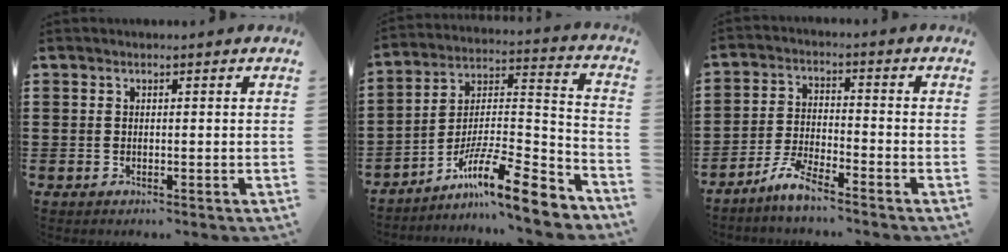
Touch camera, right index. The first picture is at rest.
{"total": 13.2, "force": [-9.8, 1.5, 8.6], "torque": [-0.134, 0.016, -0.179]}
{"total": 5.1, "force": [-4.5, 0.3, 2.3], "torque": [-0.061, -0.006, -0.090]}